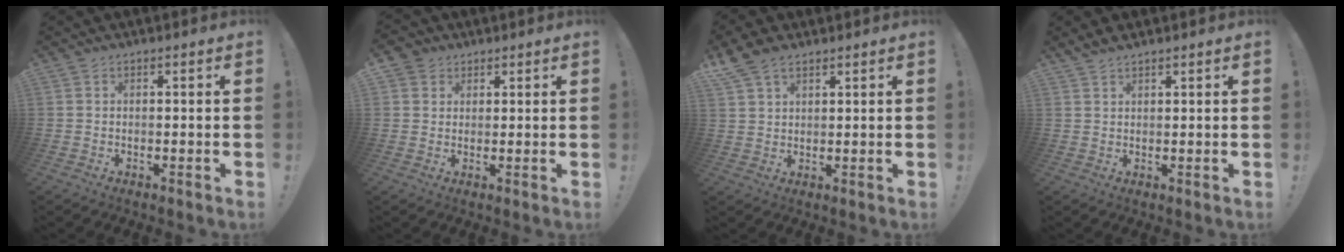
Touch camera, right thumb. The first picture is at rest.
{"total": 3.8, "force": [2.0, 3.2, 0.6], "torque": [-0.004, -0.006, 0.037]}
{"total": 7.0, "force": [5.0, 3.7, 3.3], "torque": [-0.056, -0.019, 0.097]}
{"total": 2.4, "force": [2.2, 0.6, 0.8], "torque": [-0.009, -0.013, 0.040]}